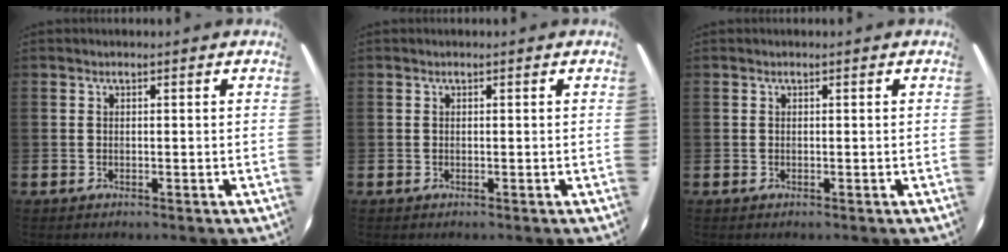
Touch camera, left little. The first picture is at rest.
{"total": 0.0}
{"total": 0.0}